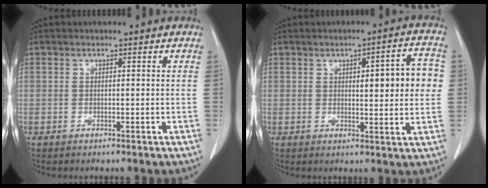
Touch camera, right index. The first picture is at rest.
{"total": 8.3, "force": [1.2, 1.9, 8.0], "torque": [-0.101, 0.015, 0.016]}